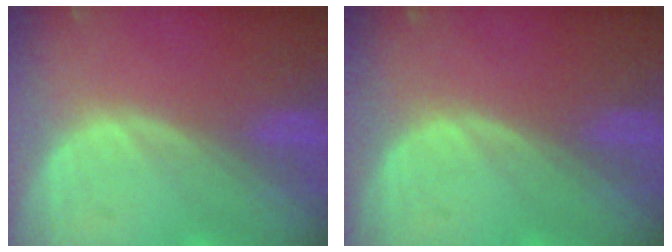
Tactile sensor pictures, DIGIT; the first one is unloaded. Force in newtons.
{"total": 0.0}